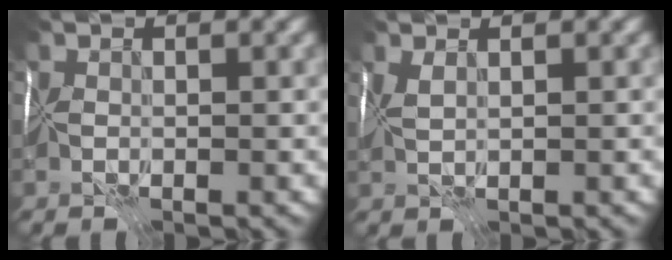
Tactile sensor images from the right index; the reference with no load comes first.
{"total": 1.2, "force": [0.7, -1.0, 0.1], "torque": [0.003, 0.000, 0.021]}